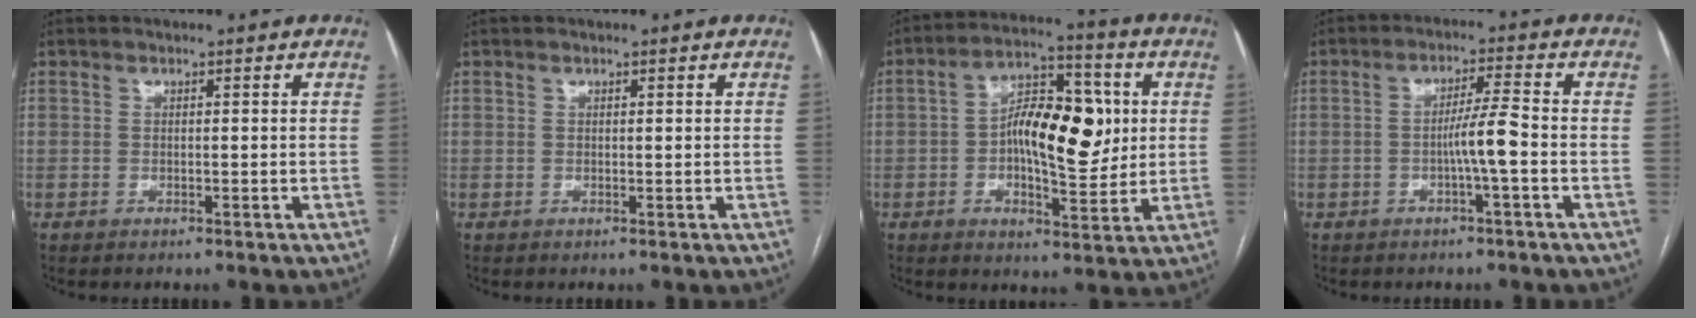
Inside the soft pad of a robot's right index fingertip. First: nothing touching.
{"total": 0.0}
{"total": 13.3, "force": [0.9, 5.3, 12.1], "torque": [-0.196, 0.024, 0.015]}
{"total": 4.7, "force": [-1.3, -0.6, 4.5], "torque": [-0.080, 0.004, -0.025]}